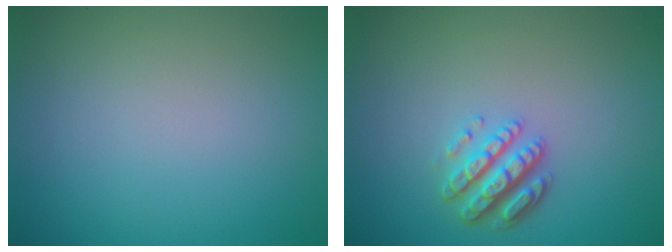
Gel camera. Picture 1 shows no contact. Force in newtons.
{"total": 3.3, "press": 3.0, "slide": 1.4}